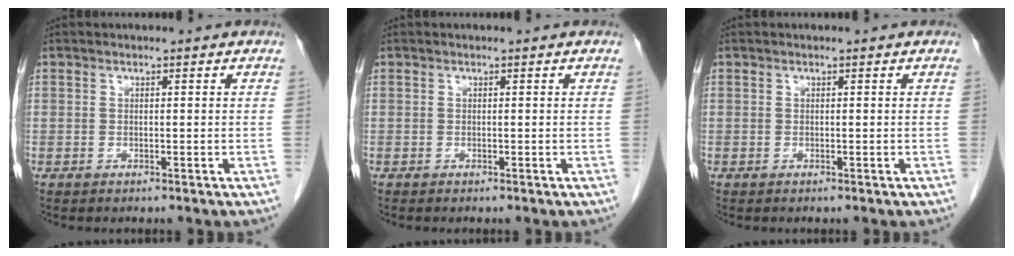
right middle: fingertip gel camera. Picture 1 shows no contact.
{"total": 0.0}
{"total": 0.0}